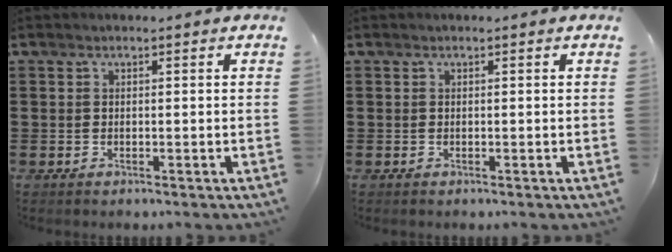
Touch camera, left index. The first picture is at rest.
{"total": 0.0}